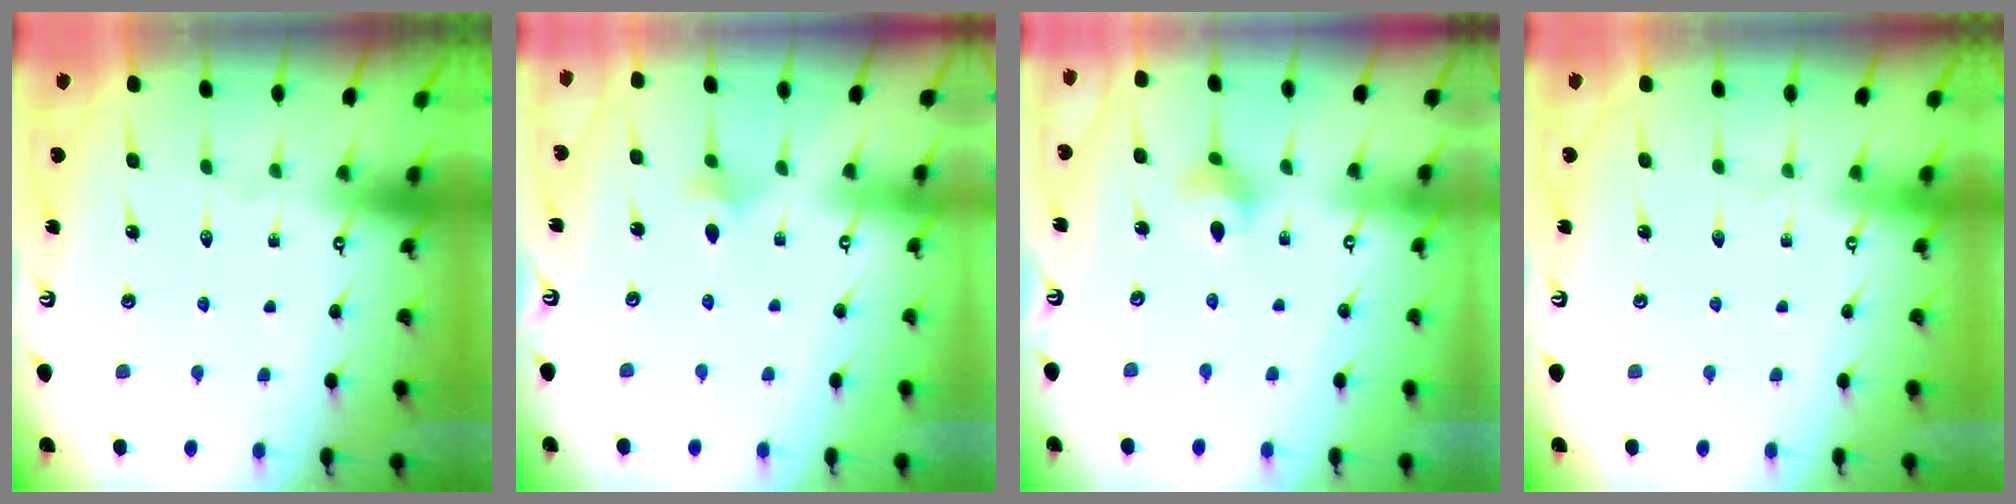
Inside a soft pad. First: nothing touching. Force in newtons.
{"total": 2.5, "press": 2.4, "slide": 0.6}
{"total": 3.8, "press": 3.8, "slide": 0.1}
{"total": 0.0}